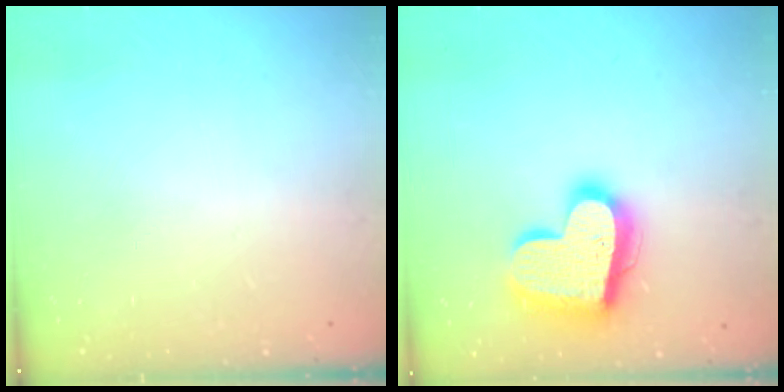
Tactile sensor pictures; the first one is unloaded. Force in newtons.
{"total": 20.1, "press": 20.0, "slide": 1.7}